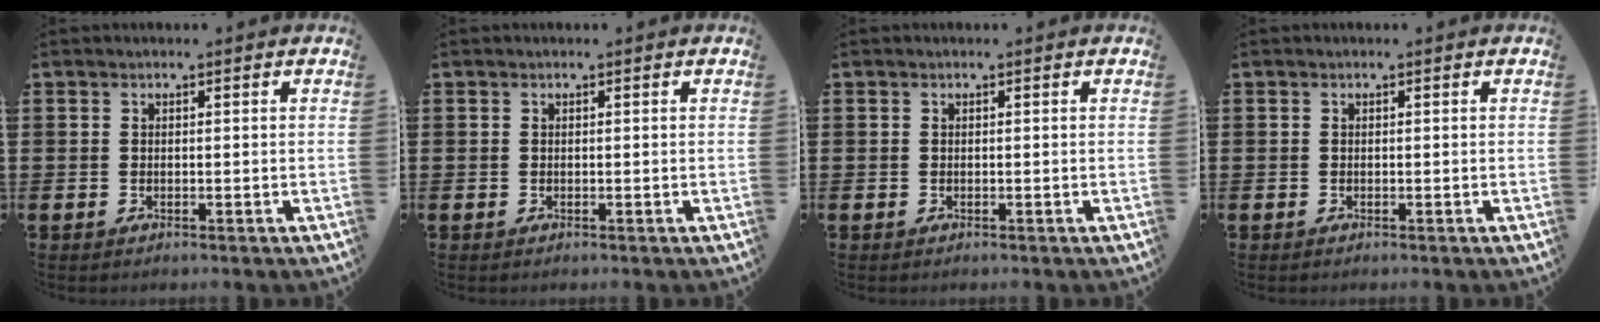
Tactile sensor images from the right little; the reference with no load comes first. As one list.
[{"total": 0.0}, {"total": 0.0}, {"total": 0.0}]